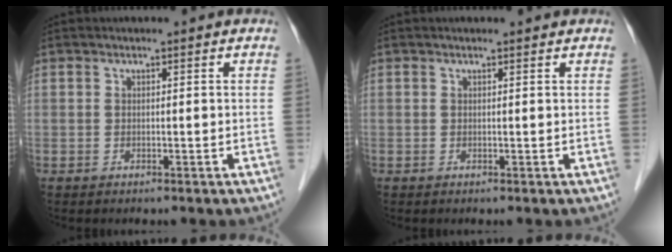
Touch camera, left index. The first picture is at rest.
{"total": 1.2, "force": [1.1, 0.3, 0.4], "torque": [-0.010, 0.008, 0.011]}